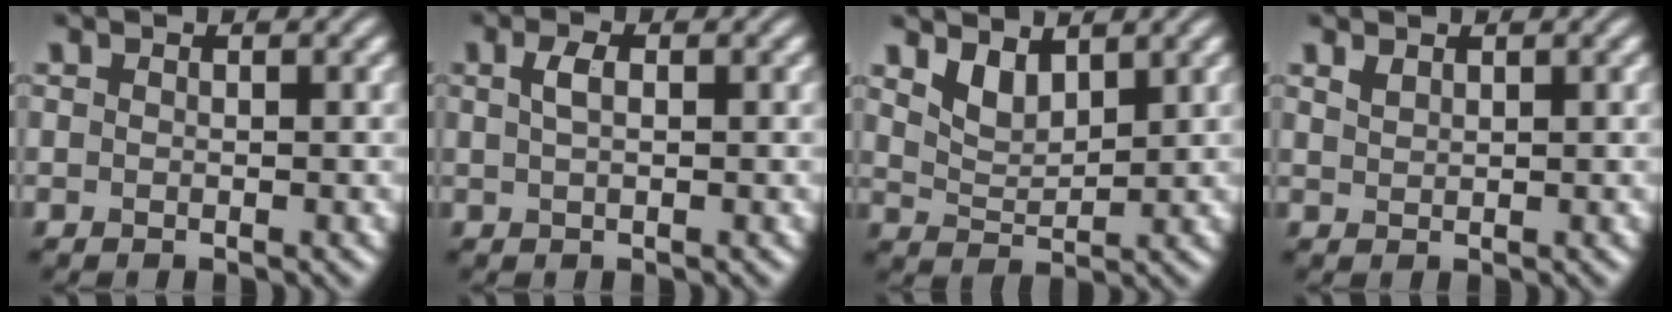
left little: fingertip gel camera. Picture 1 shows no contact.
{"total": 1.6, "force": [0.5, 0.7, 1.3], "torque": [-0.031, 0.004, 0.008]}
{"total": 2.7, "force": [1.9, 1.3, 1.4], "torque": [-0.035, -0.009, 0.040]}
{"total": 0.9, "force": [0.7, 0.3, 0.3], "torque": [-0.011, 0.001, 0.019]}